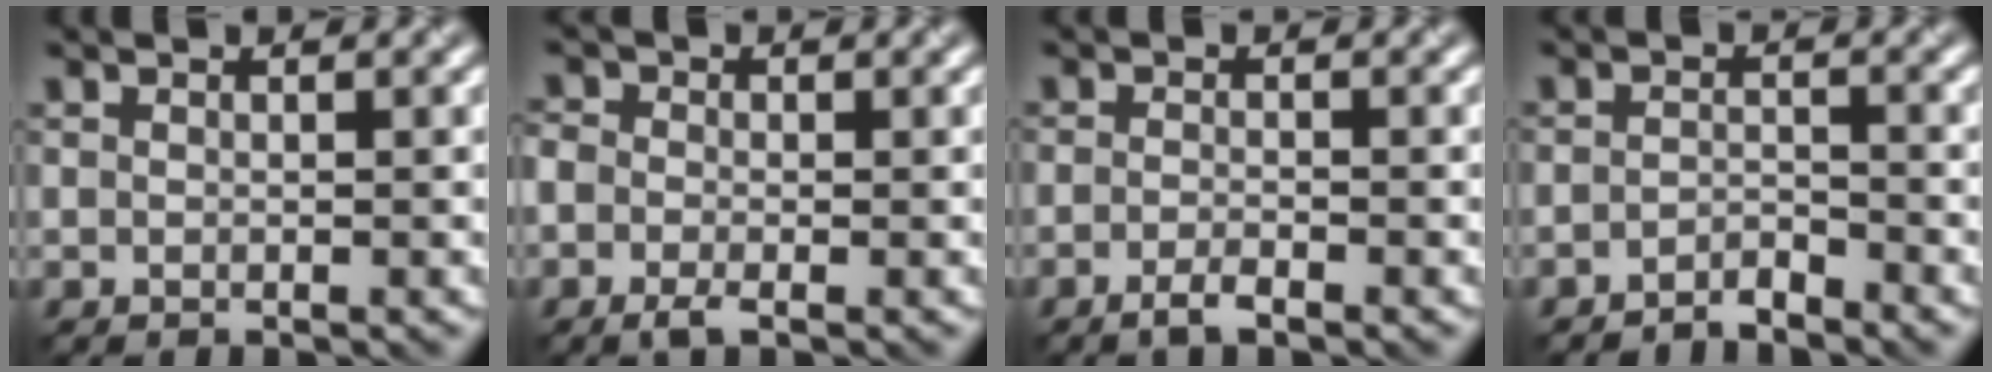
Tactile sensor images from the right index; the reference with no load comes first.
{"total": 2.1, "force": [-1.1, 1.3, 1.3], "torque": [-0.029, -0.003, -0.031]}
{"total": 1.5, "force": [-1.0, 0.3, 1.1], "torque": [-0.022, 0.001, -0.022]}
{"total": 1.7, "force": [-1.6, 0.3, 0.5], "torque": [-0.009, 0.004, -0.032]}